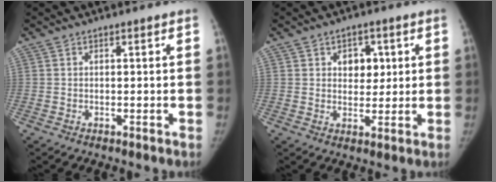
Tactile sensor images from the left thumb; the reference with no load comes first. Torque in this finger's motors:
{"motor_torque": [0.01, 0.03, 0.09, -0.15, -0.01]}